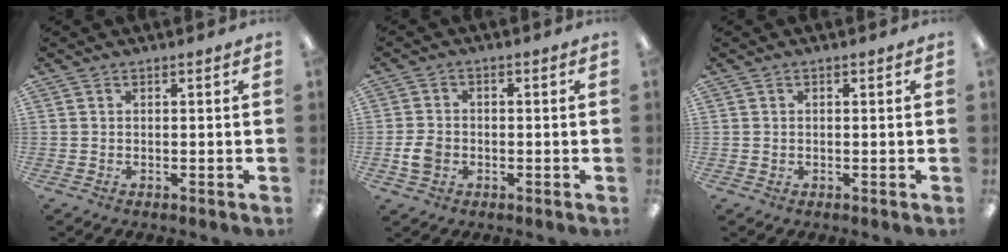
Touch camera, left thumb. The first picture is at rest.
{"total": 4.8, "force": [-1.3, 3.8, 2.7], "torque": [-0.057, 0.005, -0.024]}
{"total": 0.6, "force": [0.1, 0.6, 0.2], "torque": [-0.003, 0.005, 0.001]}